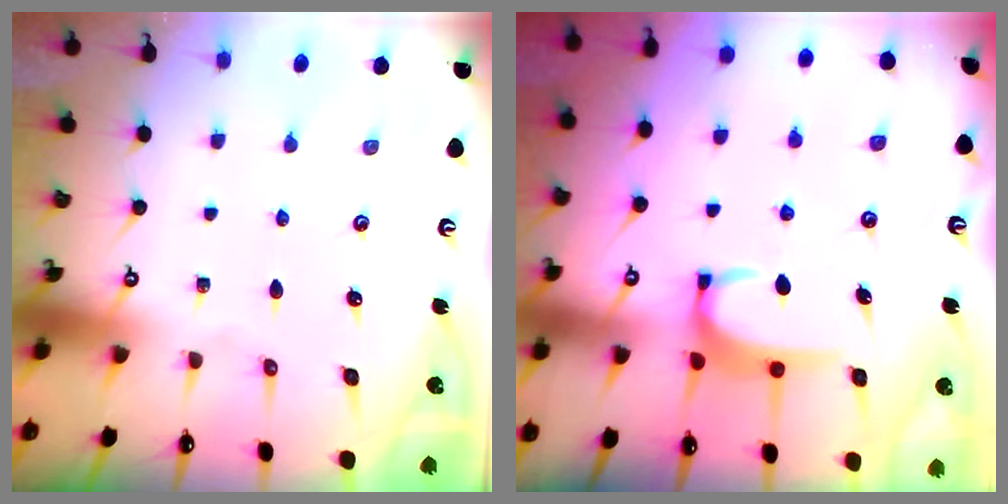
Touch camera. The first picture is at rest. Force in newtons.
{"total": 3.4, "press": 3.4, "slide": 0.4}